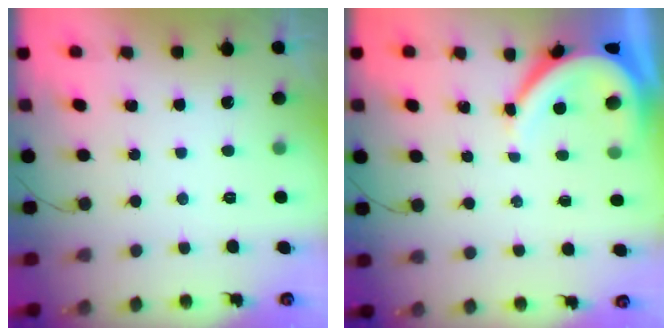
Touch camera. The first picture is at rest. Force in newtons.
{"total": 8.0, "press": 7.9, "slide": 0.9}